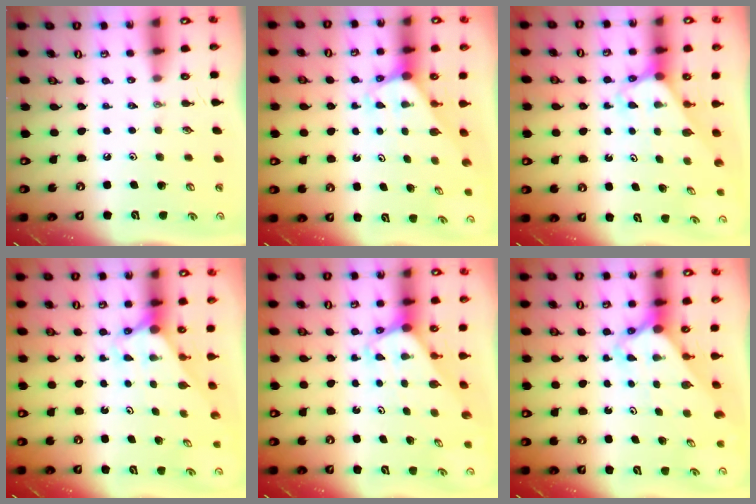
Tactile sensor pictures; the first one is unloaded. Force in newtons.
{"total": 2.0, "press": 2.0, "slide": 0.2}
{"total": 2.7, "press": 2.6, "slide": 0.2}
{"total": 3.0, "press": 3.0, "slide": 0.0}
{"total": 1.9, "press": 1.9, "slide": 0.1}
{"total": 3.1, "press": 3.1, "slide": 0.2}